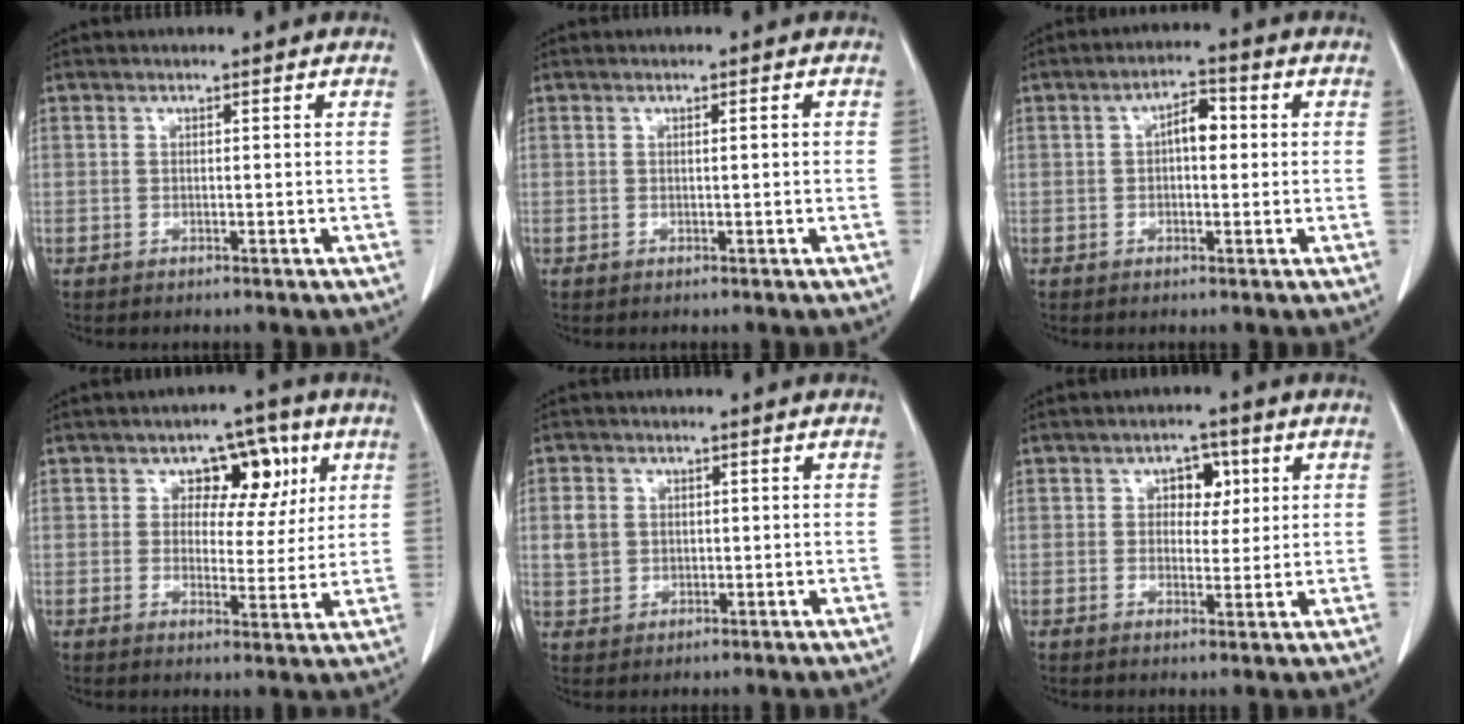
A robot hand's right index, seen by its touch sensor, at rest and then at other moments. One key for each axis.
{"total": 0.7, "fx": 0.0, "fy": 0.0, "fz": 0.7, "tx": -0.011, "ty": 0.000, "tz": 0.002}
{"total": 4.1, "fx": 0.4, "fy": 1.9, "fz": 3.6, "tx": -0.058, "ty": 0.015, "tz": 0.005}
{"total": 7.4, "fx": 2.8, "fy": 4.8, "fz": 4.9, "tx": -0.047, "ty": 0.015, "tz": 0.038}
{"total": 3.9, "fx": 0.7, "fy": 3.5, "fz": 1.6, "tx": -0.033, "ty": 0.010, "tz": 0.022}
{"total": 4.2, "fx": 1.4, "fy": 2.8, "fz": 2.8, "tx": -0.035, "ty": 0.010, "tz": 0.020}